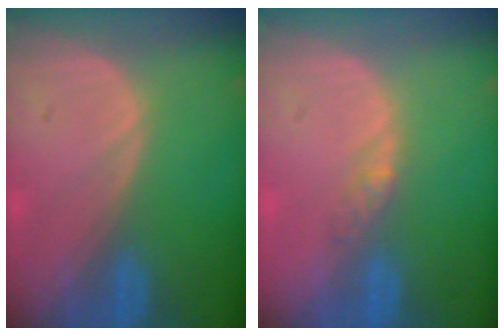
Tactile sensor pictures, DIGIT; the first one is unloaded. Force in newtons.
{"total": 2.2, "press": 1.7, "slide": 1.3}